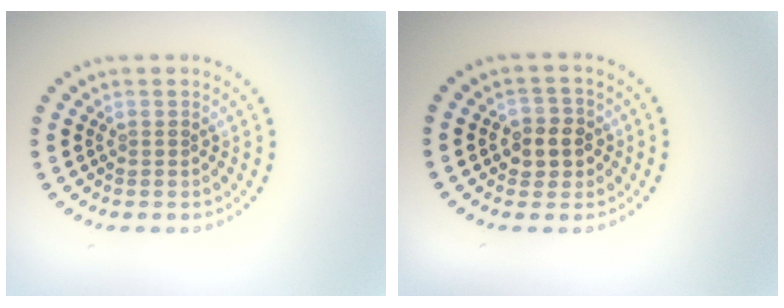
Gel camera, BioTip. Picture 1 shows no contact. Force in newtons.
{"total": 2.9, "press": 2.8, "slide": 0.7}